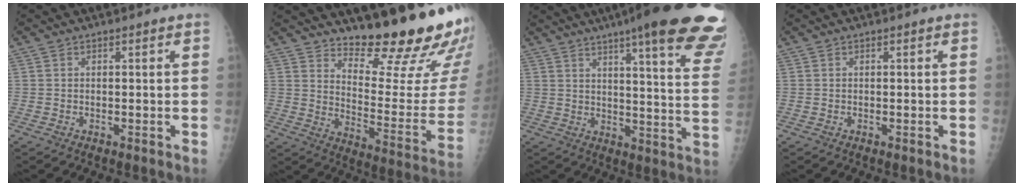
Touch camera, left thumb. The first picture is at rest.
{"total": 22.0, "force": [17.3, 4.5, 12.8], "torque": [-0.146, -0.153, 0.239]}
{"total": 26.9, "force": [18.5, 3.7, 19.2], "torque": [-0.201, -0.073, 0.225]}
{"total": 0.0}